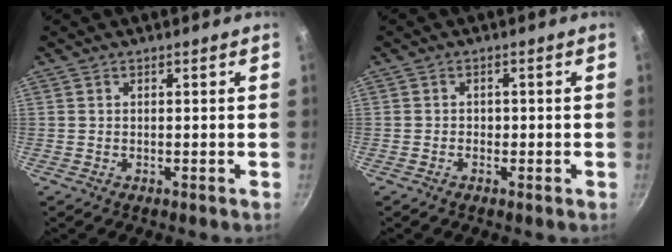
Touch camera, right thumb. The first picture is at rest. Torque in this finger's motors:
{"motor_torque": [0.45, 0.20, -0.31, 0.30, -0.02]}